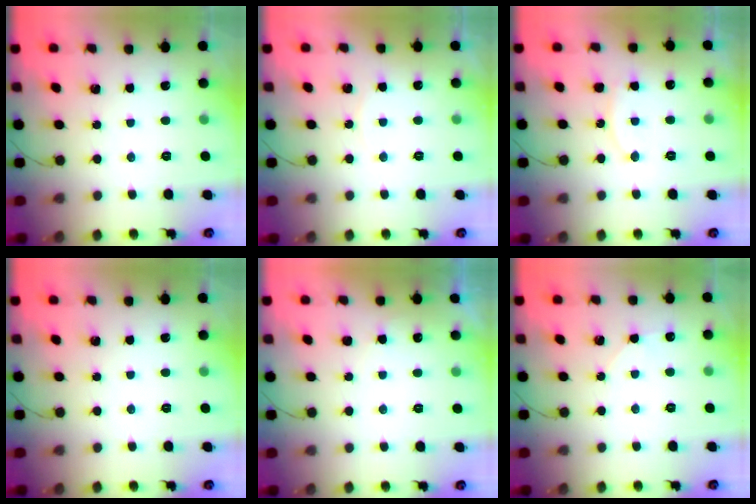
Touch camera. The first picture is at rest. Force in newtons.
{"total": 2.2, "press": 2.1, "slide": 0.4}
{"total": 7.7, "press": 7.7, "slide": 0.3}
{"total": 0.0}
{"total": 3.0, "press": 3.0, "slide": 0.0}
{"total": 4.2, "press": 3.6, "slide": 2.1}